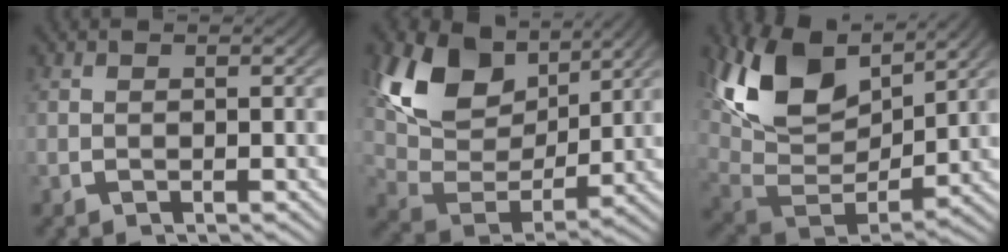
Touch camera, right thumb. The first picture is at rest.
{"total": 11.0, "force": [3.3, 7.0, 7.8], "torque": [-0.171, -0.020, 0.065]}
{"total": 12.5, "force": [3.2, 7.6, 9.4], "torque": [-0.207, -0.027, 0.067]}